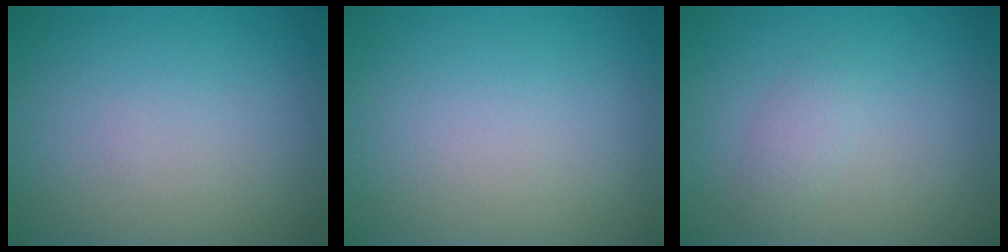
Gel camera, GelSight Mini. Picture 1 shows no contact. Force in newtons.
{"total": 0.0}
{"total": 1.3, "press": 1.3, "slide": 0.0}